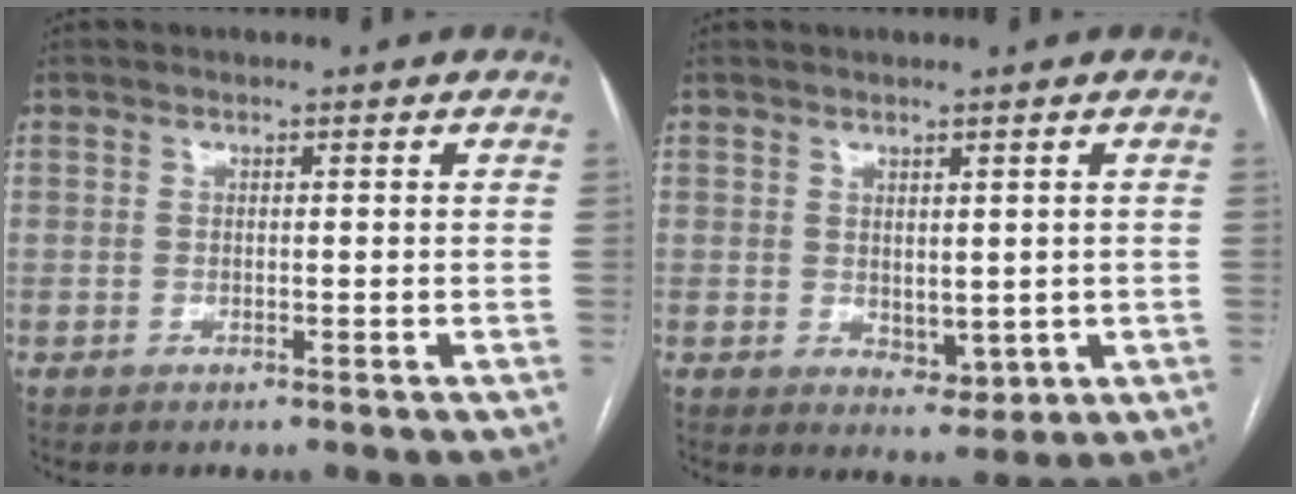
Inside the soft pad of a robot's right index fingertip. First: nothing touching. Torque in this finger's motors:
{"motor_torque": [0.33, 0.39, -0.03, 0.00]}